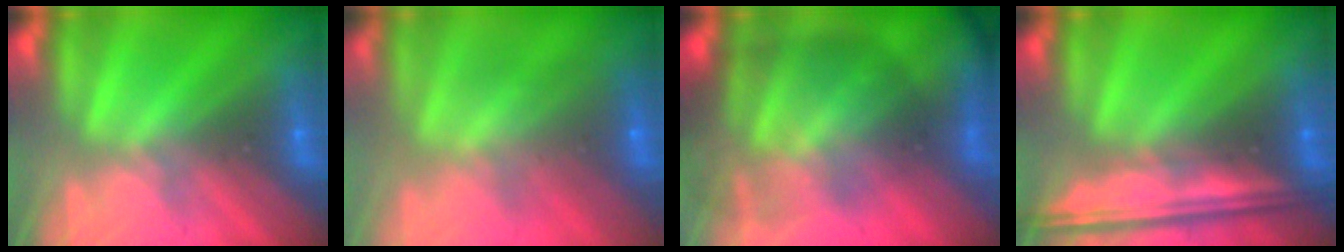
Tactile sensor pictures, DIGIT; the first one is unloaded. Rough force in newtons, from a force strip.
{"total": 6.4}
{"total": 11.4}
{"total": 7.8}